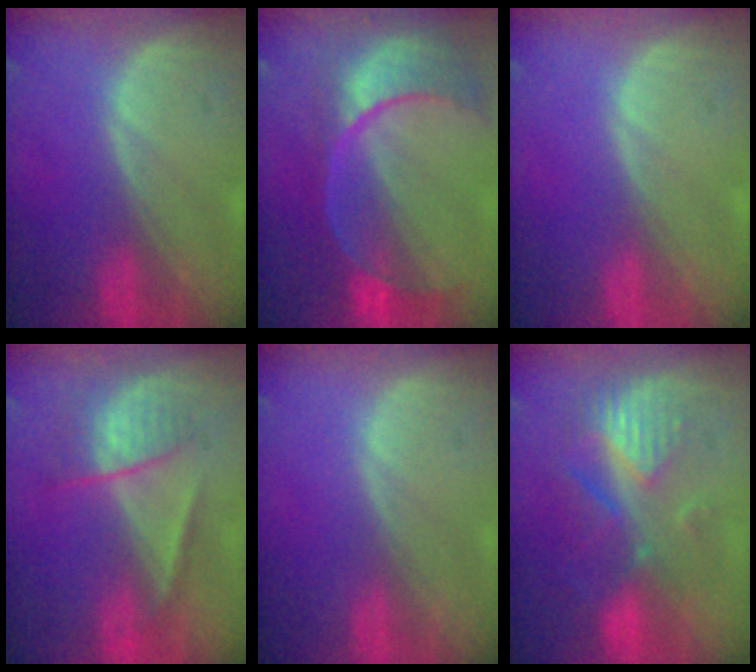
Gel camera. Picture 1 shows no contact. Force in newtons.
{"total": 11.2, "press": 9.4, "slide": 6.1}
{"total": 0.0}
{"total": 7.1, "press": 6.0, "slide": 3.8}
{"total": 0.0}
{"total": 8.7, "press": 7.8, "slide": 4.0}